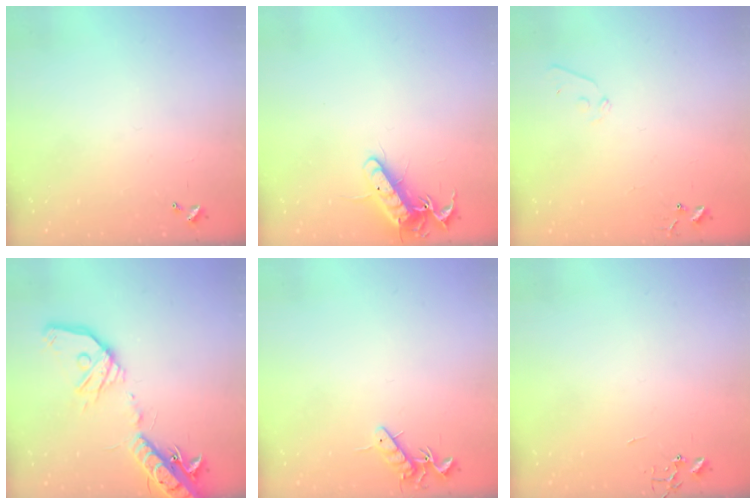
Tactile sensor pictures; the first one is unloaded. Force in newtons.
{"total": 13.7, "press": 13.6, "slide": 1.5}
{"total": 5.2, "press": 5.2, "slide": 0.5}
{"total": 20.1, "press": 19.7, "slide": 3.9}
{"total": 7.6, "press": 7.5, "slide": 0.8}
{"total": 0.0}